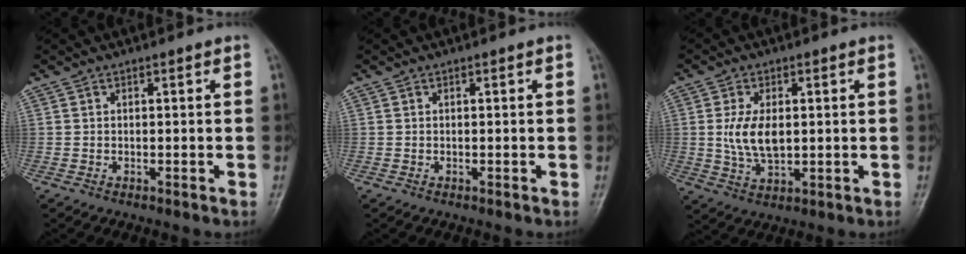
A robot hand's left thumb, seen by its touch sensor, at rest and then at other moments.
{"total": 0.0}
{"total": 7.5, "force": [0.6, 4.1, 6.3], "torque": [-0.120, -0.007, 0.015]}